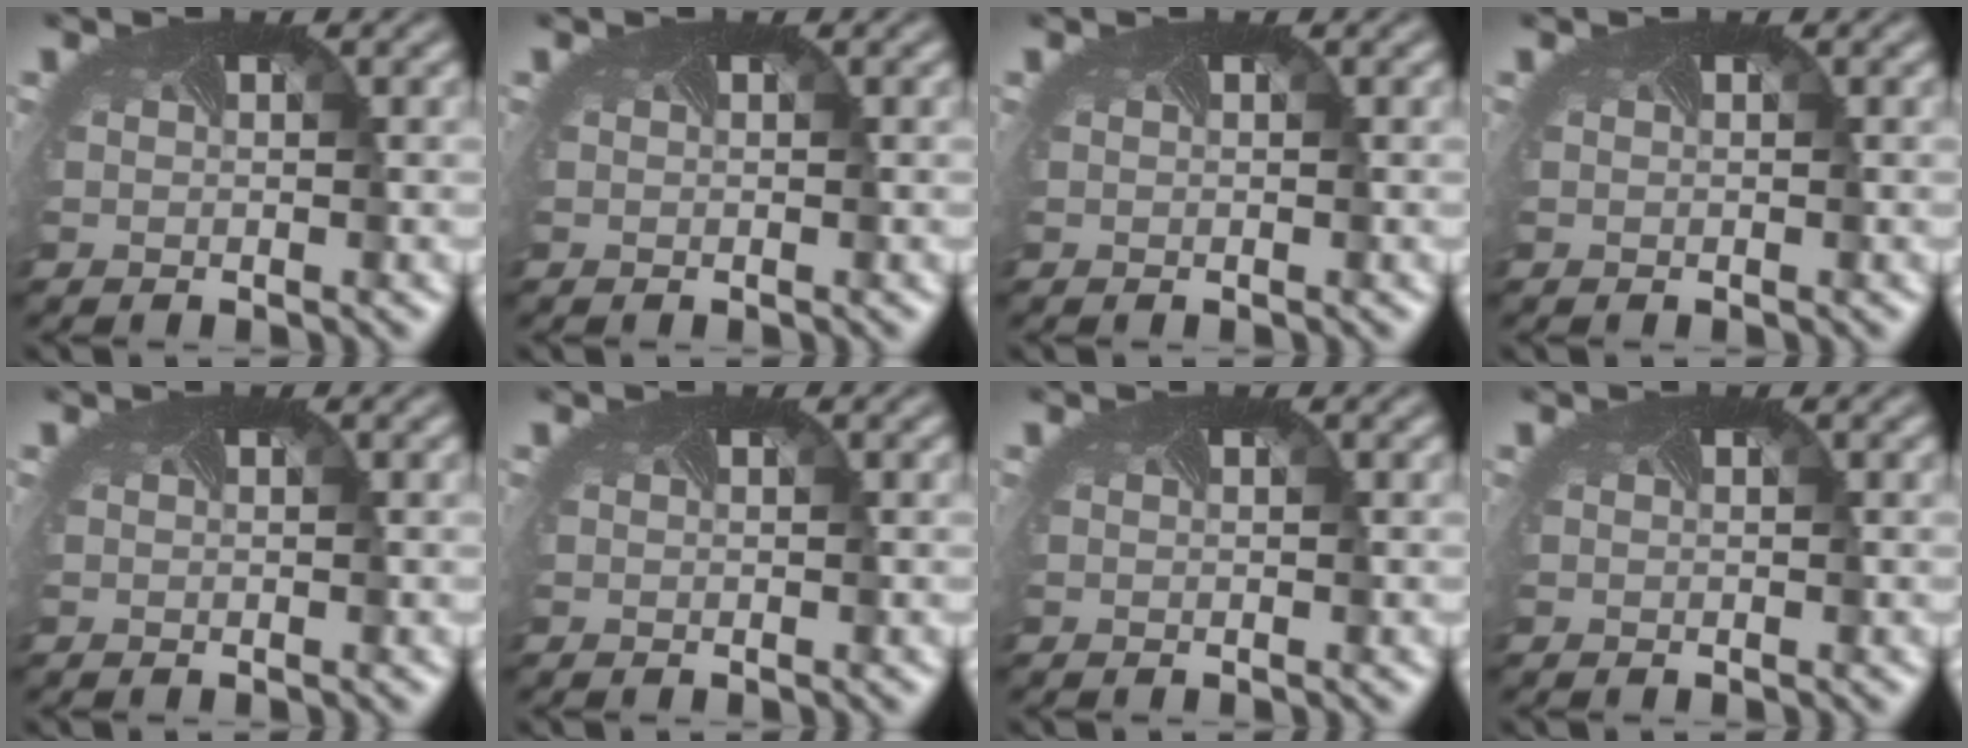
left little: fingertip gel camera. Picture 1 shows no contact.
{"total": 0.0}
{"total": 0.0}
{"total": 0.0}
{"total": 0.0}
{"total": 0.0}
{"total": 0.0}
{"total": 0.0}